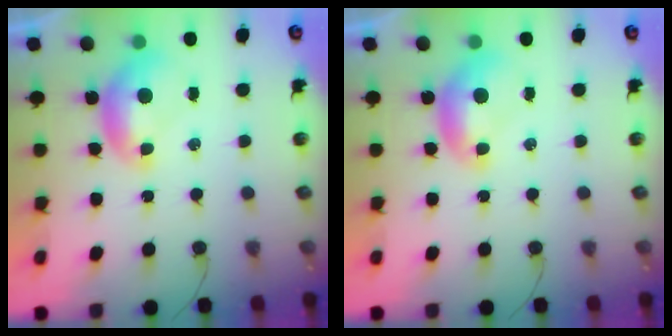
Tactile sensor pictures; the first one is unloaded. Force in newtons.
{"total": 0.0}